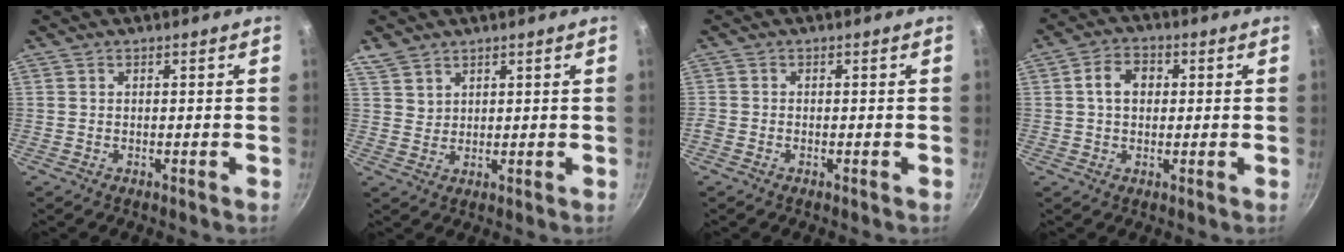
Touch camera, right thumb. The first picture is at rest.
{"total": 4.2, "force": [3.1, 2.6, 1.0], "torque": [-0.005, -0.002, 0.065]}
{"total": 1.1, "force": [-0.7, 0.7, 0.4], "torque": [-0.015, 0.002, -0.016]}
{"total": 5.9, "force": [0.9, 4.5, 3.8], "torque": [-0.046, 0.012, 0.007]}